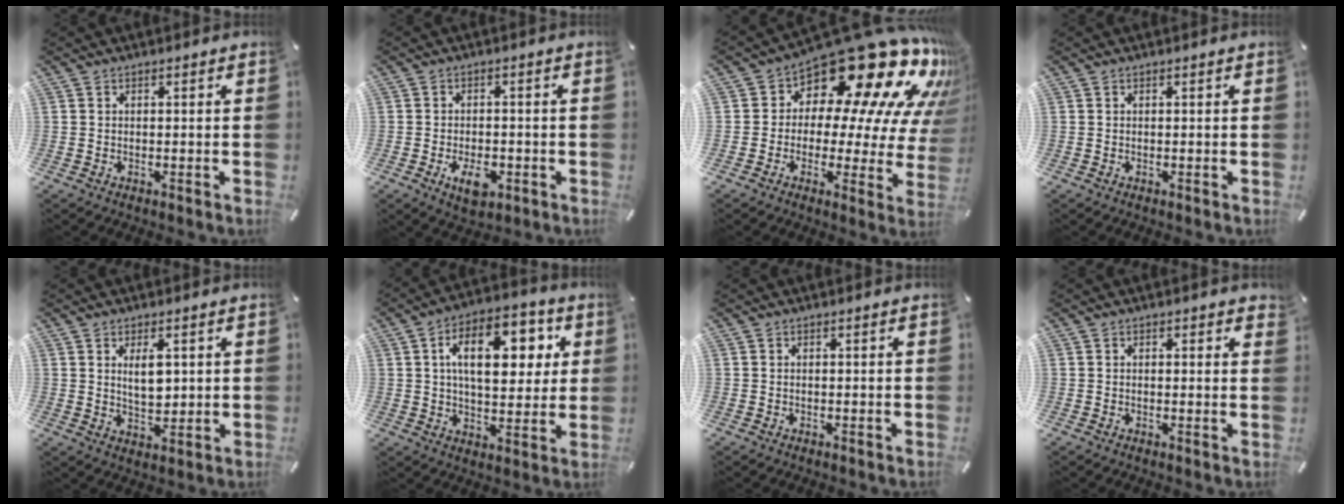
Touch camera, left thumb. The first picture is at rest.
{"total": 5.9, "force": [-2.3, 3.4, 4.2], "torque": [-0.077, 0.004, -0.042]}
{"total": 20.6, "force": [14.5, 8.9, 11.5], "torque": [-0.152, -0.134, 0.237]}
{"total": 0.0}
{"total": 6.0, "force": [1.9, 3.1, 4.8], "torque": [-0.077, -0.005, 0.028]}
{"total": 16.6, "force": [5.0, 9.3, 12.7], "torque": [-0.189, 0.001, 0.081]}
{"total": 0.0}
{"total": 0.7, "force": [0.4, 0.3, 0.4], "torque": [-0.002, -0.001, 0.005]}